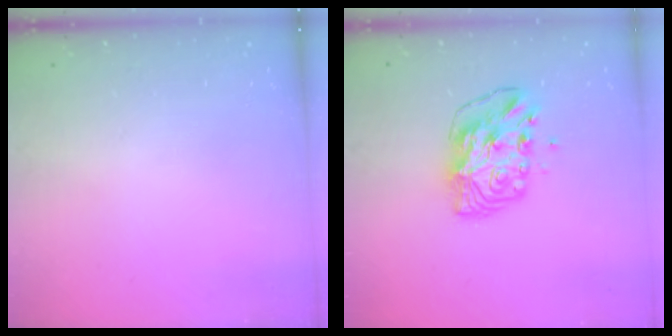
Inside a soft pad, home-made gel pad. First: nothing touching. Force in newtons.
{"total": 8.5, "press": 8.4, "slide": 1.3}